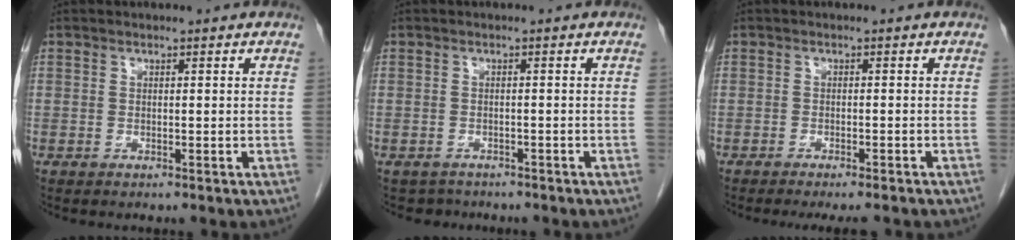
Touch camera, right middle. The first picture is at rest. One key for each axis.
{"total": 2.8, "fx": -2.4, "fy": 1.5, "fz": -0.2, "tx": -0.004, "ty": 0.001, "tz": -0.035}
{"total": 5.8, "fx": -5.0, "fy": 0.8, "fz": 2.7, "tx": -0.027, "ty": -0.011, "tz": -0.067}